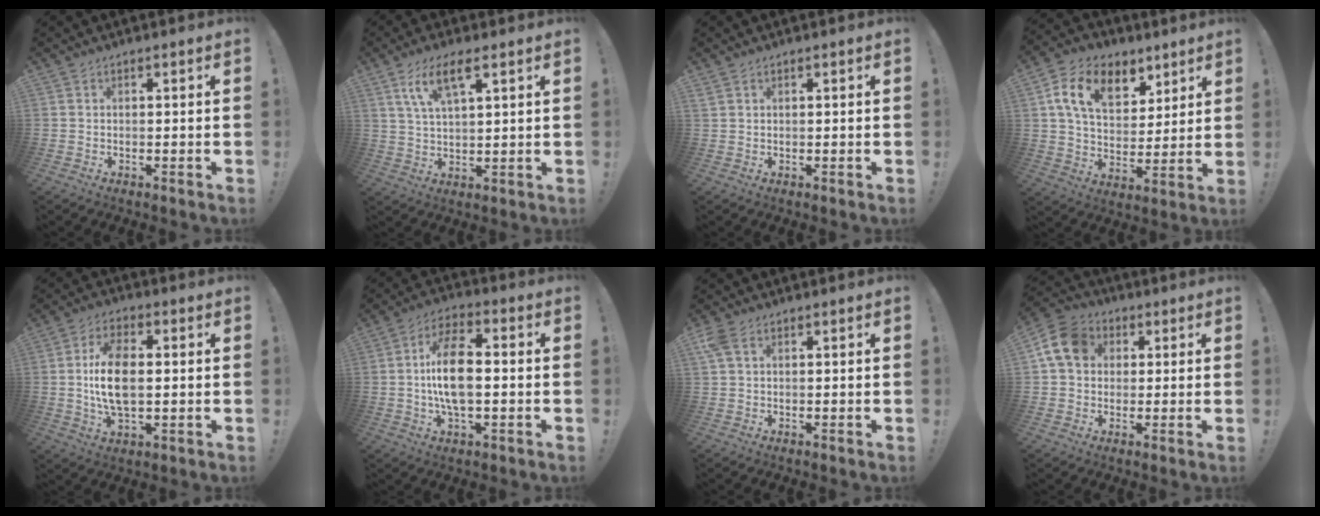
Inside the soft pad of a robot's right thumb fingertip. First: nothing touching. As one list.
[{"total": 8.9, "force": [5.1, 2.9, 6.7], "torque": [-0.122, -0.009, 0.092]}, {"total": 0.9, "force": [0.5, 0.6, 0.5], "torque": [-0.016, 0.003, 0.012]}, {"total": 16.0, "force": [8.0, 10.4, 9.2], "torque": [-0.148, -0.031, 0.149]}, {"total": 12.5, "force": [0.4, 6.8, 10.5], "torque": [-0.193, -0.009, 0.001]}, {"total": 13.4, "force": [-0.4, 6.3, 11.9], "torque": [-0.212, 0.003, -0.013]}, {"total": 3.8, "force": [1.7, 2.3, 2.6], "torque": [-0.061, 0.003, 0.032]}, {"total": 12.3, "force": [3.2, 9.8, 6.8], "torque": [-0.119, 0.003, 0.066]}]